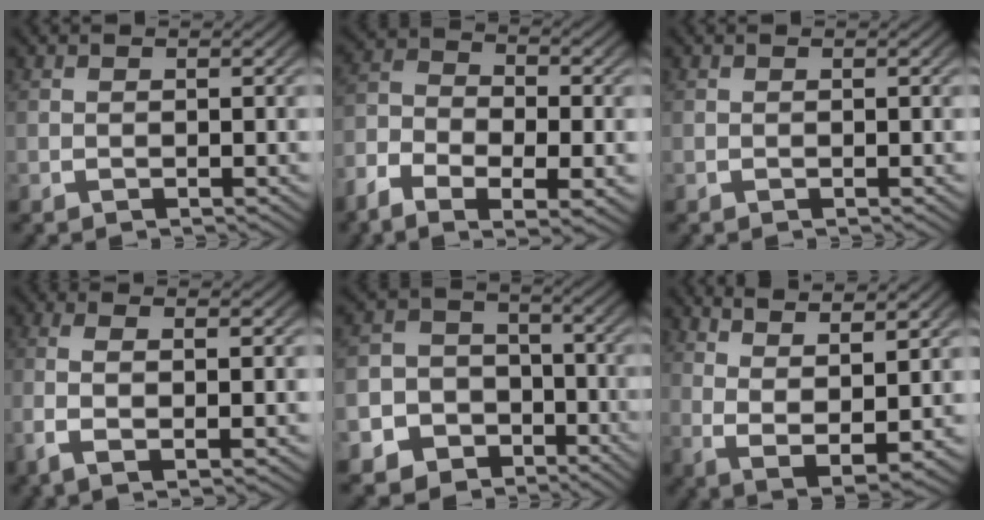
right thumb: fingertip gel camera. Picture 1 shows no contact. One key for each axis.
{"total": 6.4, "fx": -2.0, "fy": 4.0, "fz": 4.7, "tx": -0.103, "ty": -0.022, "tz": -0.032}
{"total": 0.0}
{"total": 4.5, "fx": -0.2, "fy": 1.7, "fz": 4.1, "tx": -0.098, "ty": -0.006, "tz": 0.003}
{"total": 13.8, "fx": -6.6, "fy": 11.6, "fz": 3.7, "tx": -0.062, "ty": -0.045, "tz": -0.116}
{"total": 7.2, "fx": 0.9, "fy": 4.1, "fz": 5.8, "tx": -0.124, "ty": -0.032, "tz": 0.035}